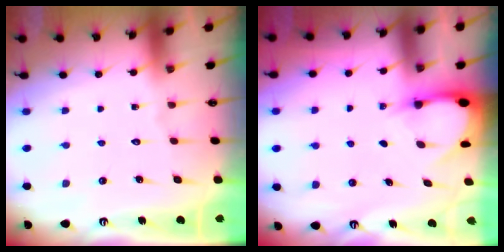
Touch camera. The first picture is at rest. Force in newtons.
{"total": 3.1, "press": 3.1, "slide": 0.3}